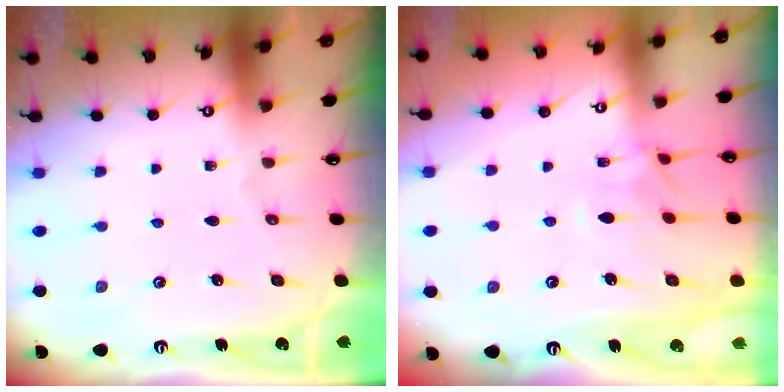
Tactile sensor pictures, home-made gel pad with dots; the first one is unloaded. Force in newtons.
{"total": 1.0, "press": 0.4, "slide": 0.9}